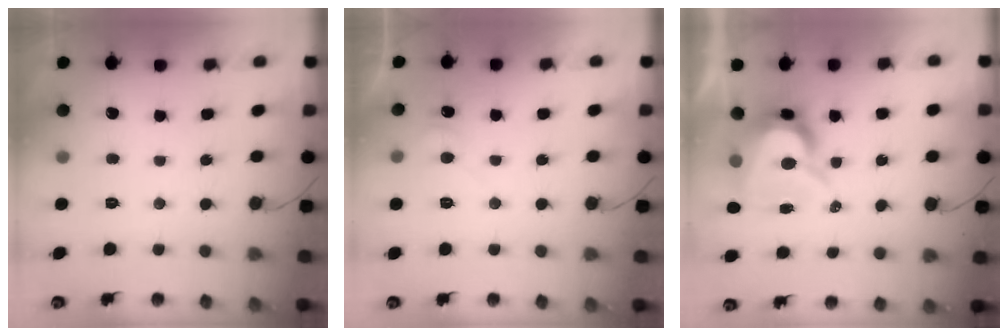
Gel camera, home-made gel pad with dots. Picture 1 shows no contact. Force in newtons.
{"total": 6.0, "press": 6.0, "slide": 0.6}
{"total": 9.3, "press": 9.2, "slide": 0.7}